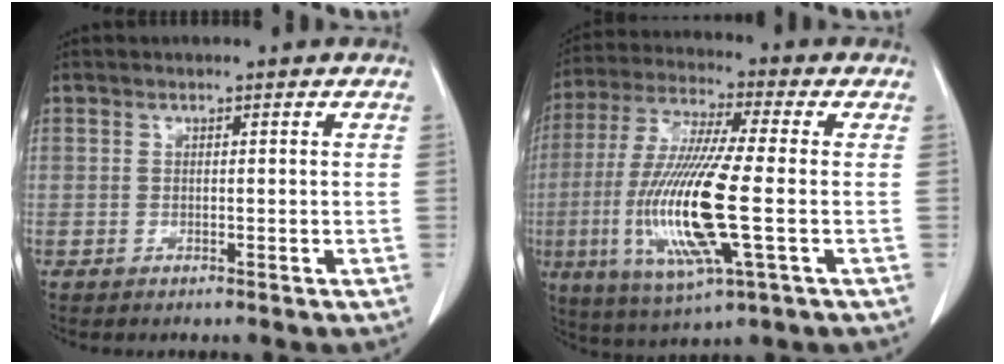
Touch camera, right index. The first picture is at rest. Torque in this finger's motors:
{"motor_torque": [2.14, 0.00, 0.57, 0.21]}